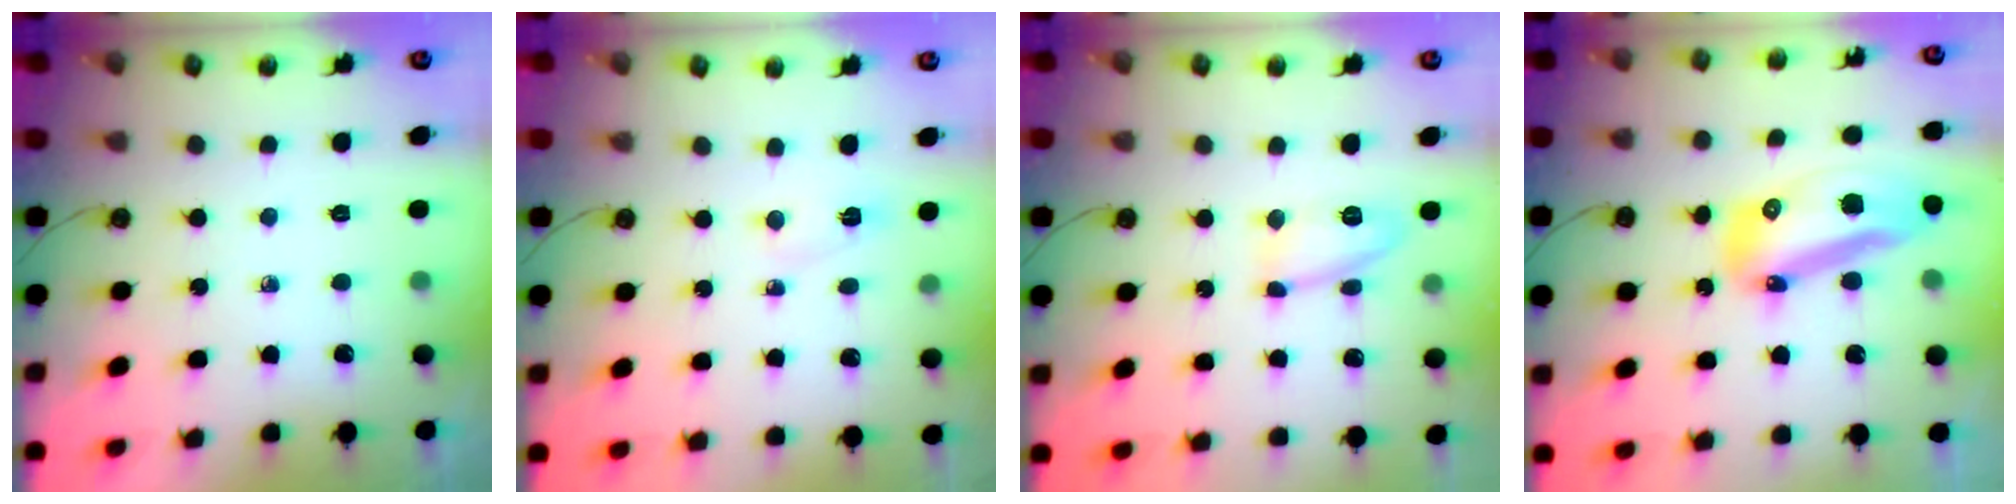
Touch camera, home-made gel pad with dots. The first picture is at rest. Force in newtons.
{"total": 2.7, "press": 2.7, "slide": 0.4}
{"total": 9.8, "press": 9.6, "slide": 2.1}
{"total": 14.7, "press": 14.6, "slide": 1.7}